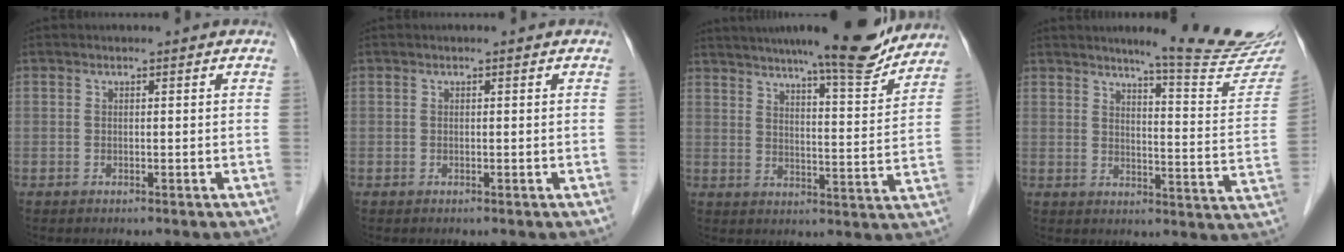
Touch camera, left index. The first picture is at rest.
{"total": 0.0}
{"total": 16.7, "force": [14.7, 1.3, 7.9], "torque": [-0.111, -0.011, 0.196]}
{"total": 16.2, "force": [14.3, 0.0, 7.6], "torque": [-0.091, -0.077, 0.166]}